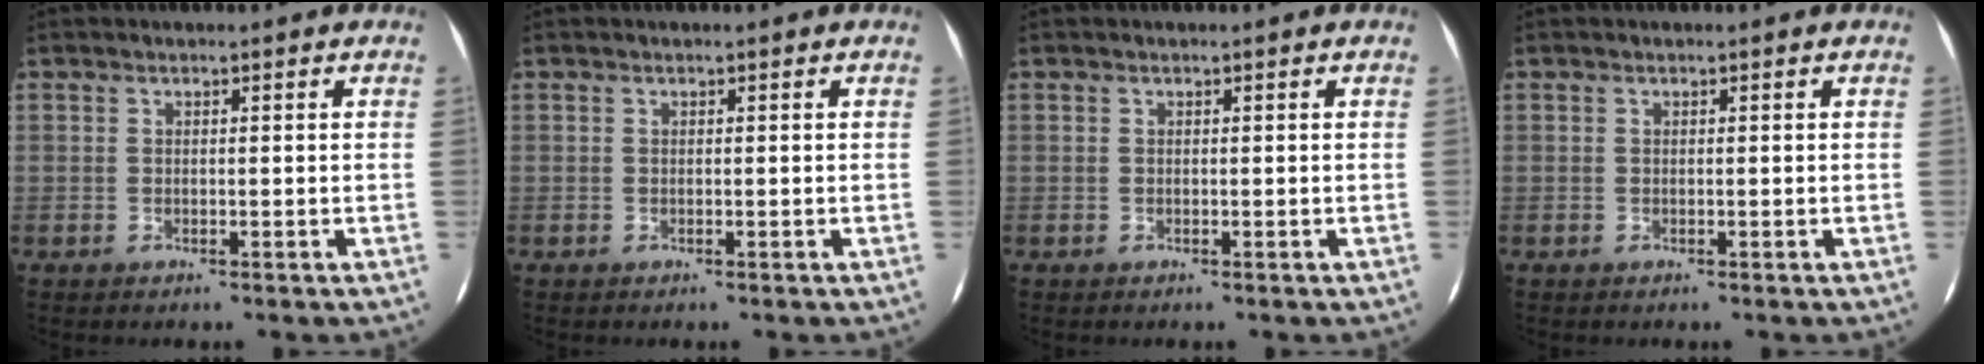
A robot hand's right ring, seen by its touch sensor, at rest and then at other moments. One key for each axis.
{"total": 0.0}
{"total": 0.0}
{"total": 0.0}